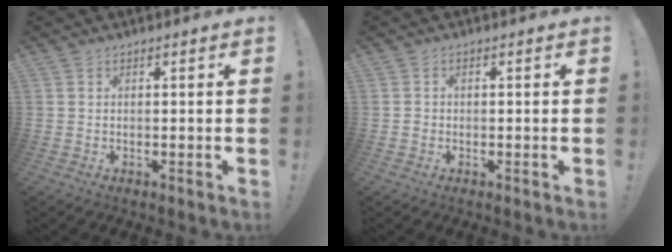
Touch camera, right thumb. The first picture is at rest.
{"total": 1.1, "force": [-0.3, 1.1, 0.1], "torque": [0.000, 0.005, -0.005]}